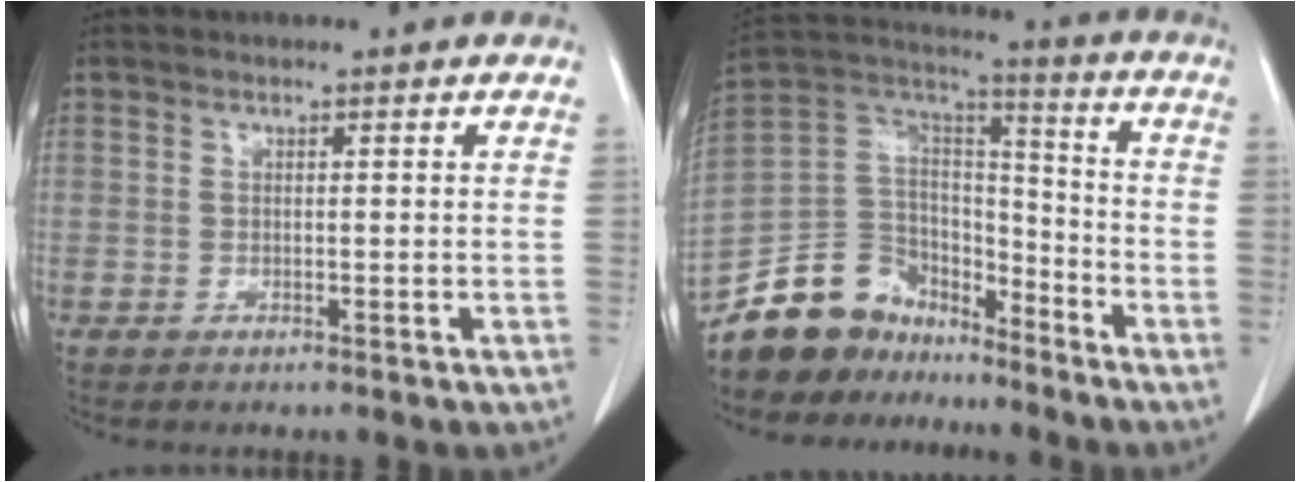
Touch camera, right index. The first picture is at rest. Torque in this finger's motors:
{"motor_torque": [-0.40, -0.22, -0.05, -0.08]}